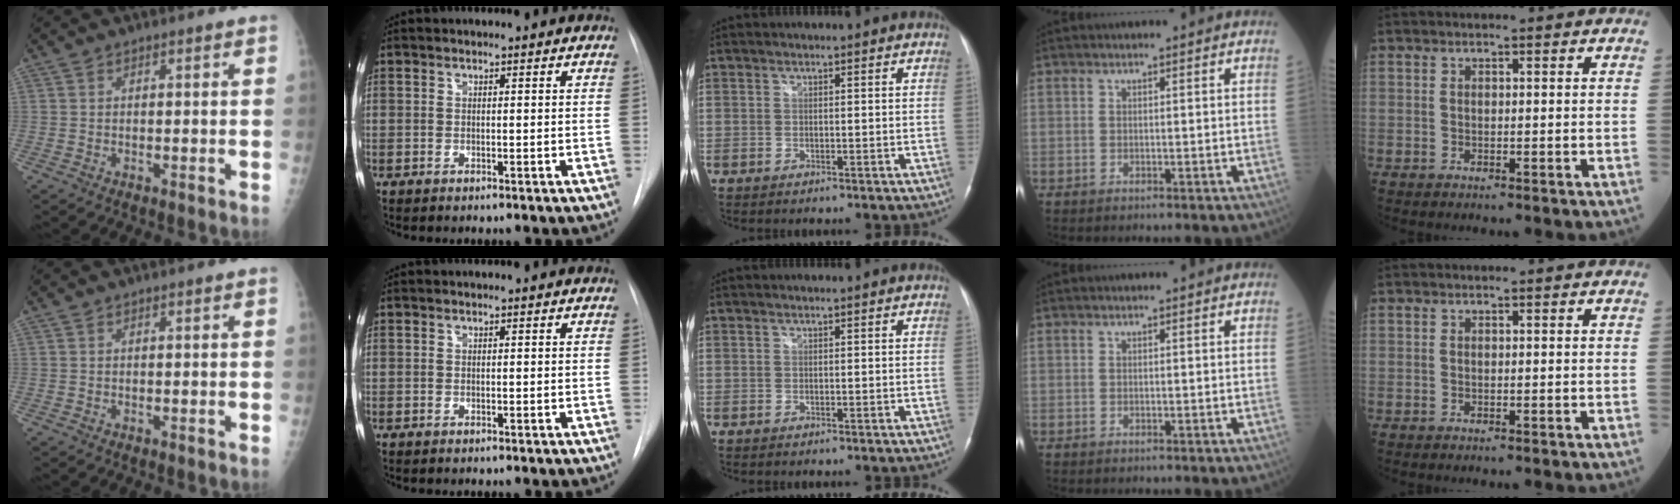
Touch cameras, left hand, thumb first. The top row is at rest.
{}